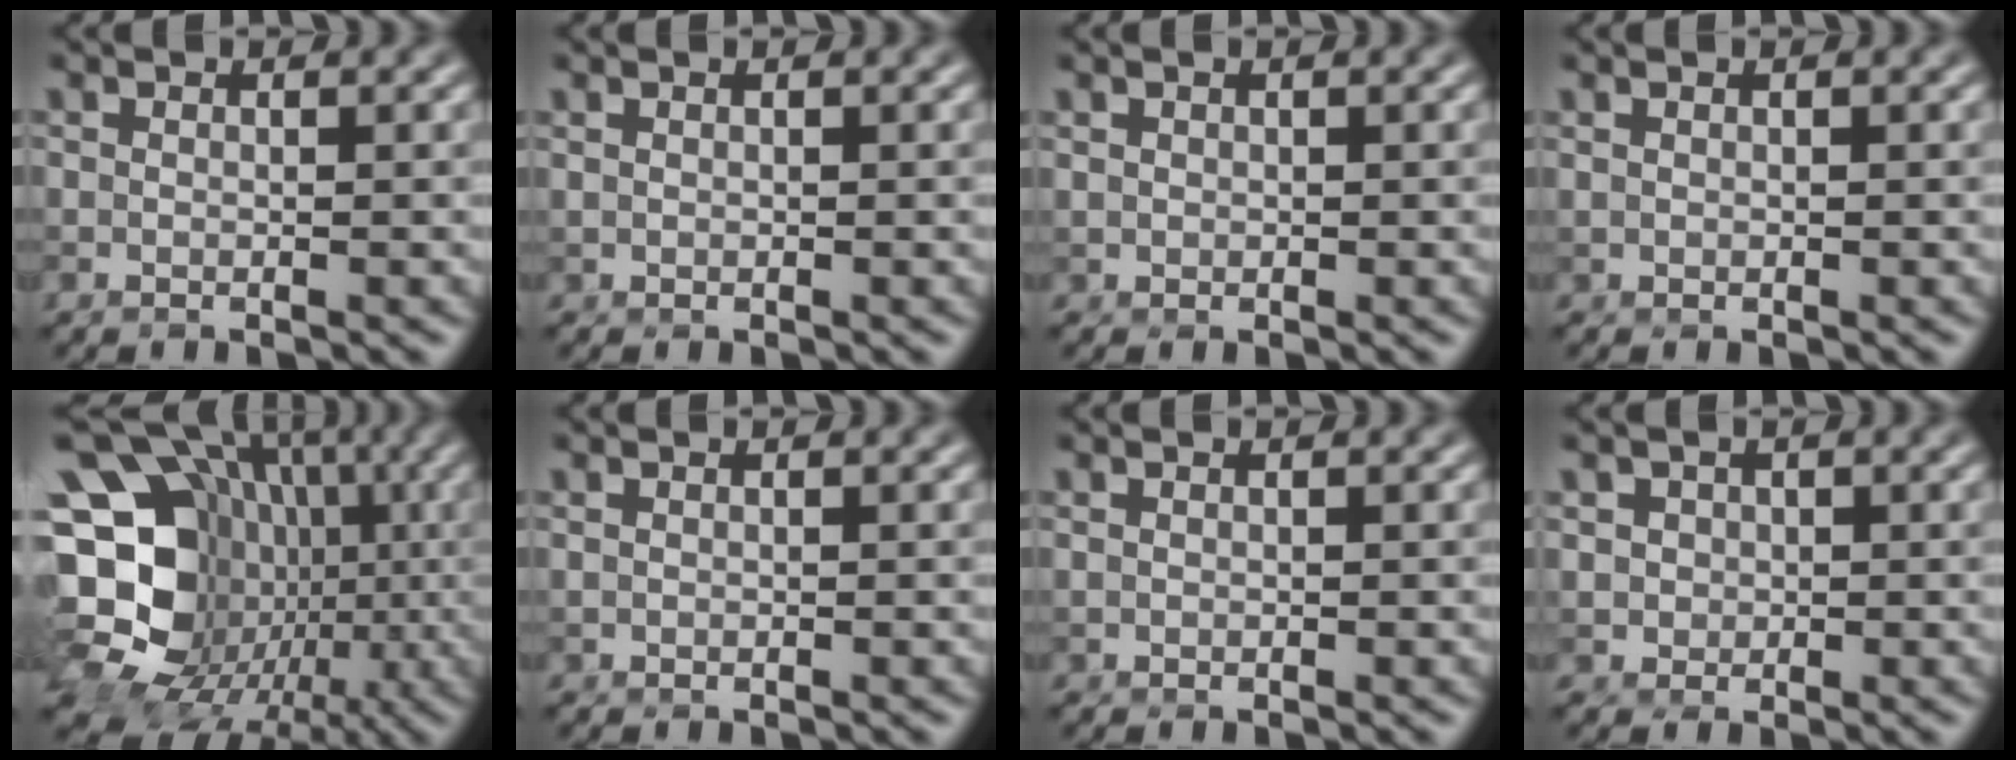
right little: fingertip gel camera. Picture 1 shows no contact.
{"total": 0.0}
{"total": 0.6, "force": [0.3, 0.5, 0.0], "torque": [0.003, -0.003, 0.011]}
{"total": 0.0}
{"total": 22.9, "force": [-1.4, 20.1, 10.9], "torque": [-0.192, 0.023, -0.069]}
{"total": 0.0}
{"total": 0.0}
{"total": 2.0, "force": [0.6, 1.8, 0.5], "torque": [-0.008, 0.002, 0.026]}